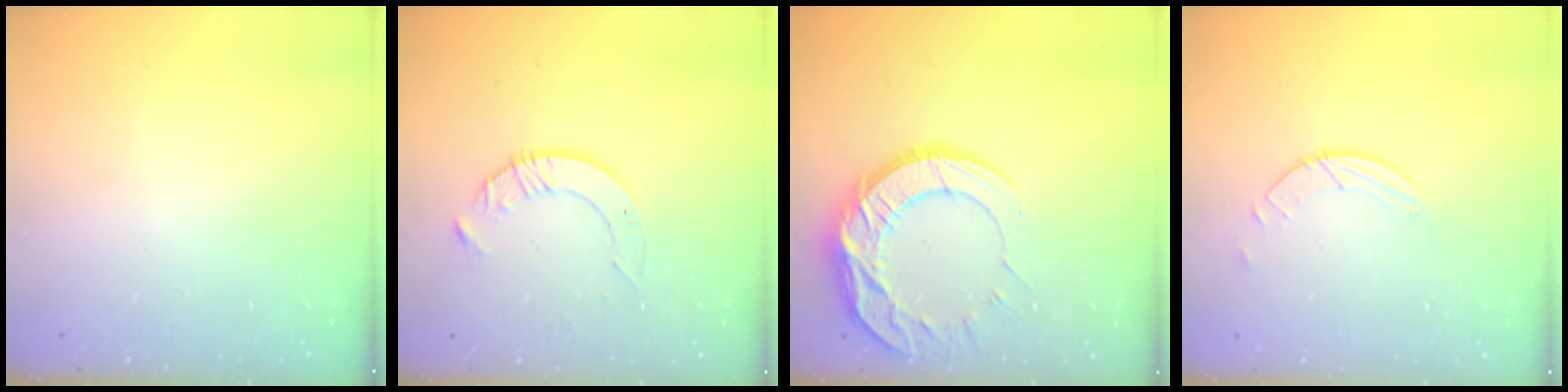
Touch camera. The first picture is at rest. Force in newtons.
{"total": 4.7, "press": 4.6, "slide": 0.6}
{"total": 15.6, "press": 15.5, "slide": 1.1}
{"total": 1.7, "press": 1.7, "slide": 0.2}